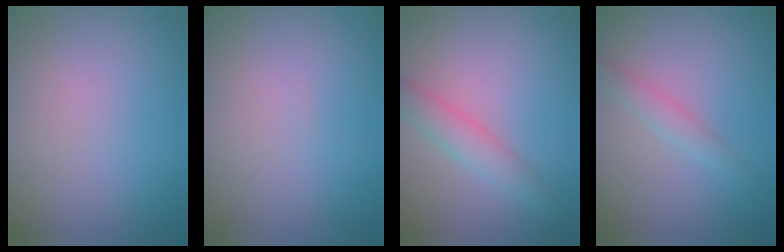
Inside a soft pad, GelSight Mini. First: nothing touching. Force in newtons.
{"total": 0.0}
{"total": 1.7, "press": 1.7, "slide": 0.1}
{"total": 1.4, "press": 1.4, "slide": 0.0}